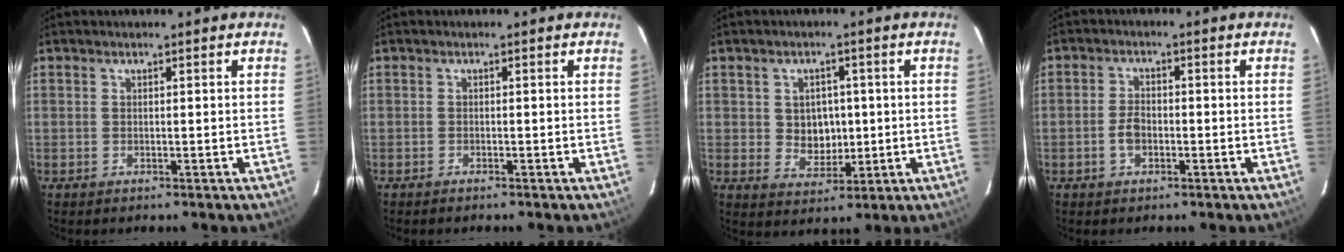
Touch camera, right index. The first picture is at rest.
{"total": 0.7, "force": [-0.6, 0.0, 0.2], "torque": [-0.002, -0.002, -0.012]}
{"total": 5.7, "force": [0.4, 5.1, 2.5], "torque": [-0.044, 0.005, 0.018]}
{"total": 3.3, "force": [-1.1, 2.1, 2.3], "torque": [-0.047, 0.004, -0.019]}